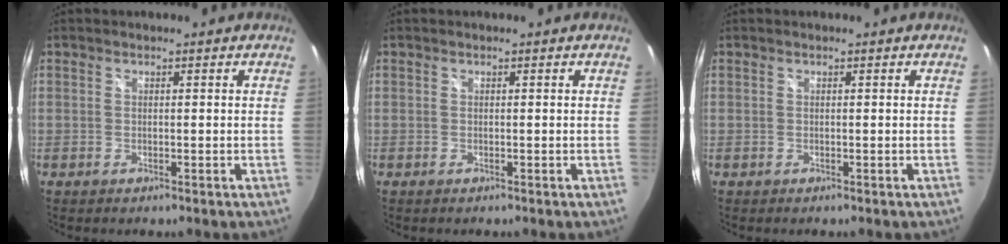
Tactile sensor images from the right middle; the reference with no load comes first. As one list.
[{"total": 0.0}, {"total": 0.0}]